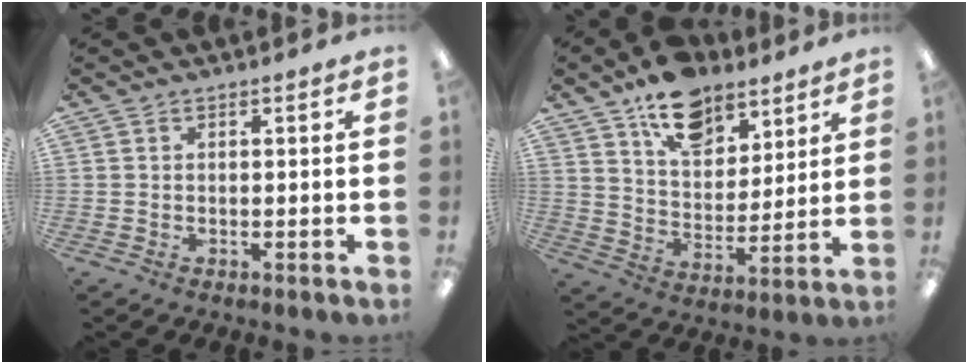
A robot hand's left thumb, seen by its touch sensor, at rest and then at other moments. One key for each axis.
{"total": 14.0, "fx": 10.3, "fy": 7.6, "fz": 5.5, "tx": -0.080, "ty": -0.062, "tz": 0.189}